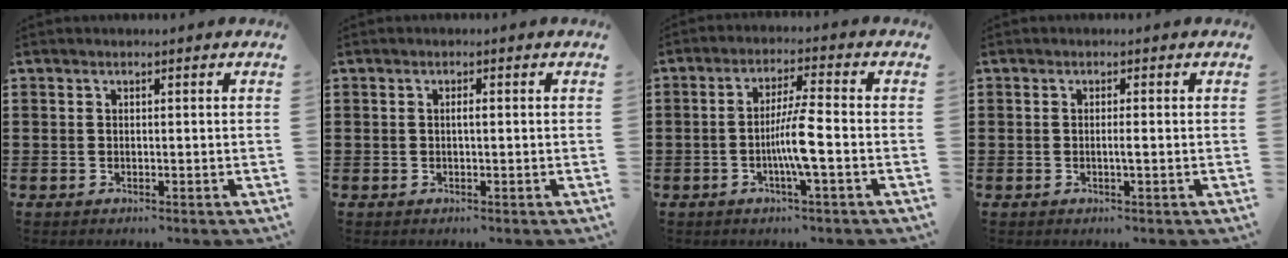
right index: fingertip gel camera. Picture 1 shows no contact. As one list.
[{"total": 0.9, "force": [0.0, 0.1, 0.9], "torque": [-0.016, -0.003, 0.000]}, {"total": 6.2, "force": [-1.7, -0.1, 5.9], "torque": [-0.117, -0.011, -0.039]}, {"total": 1.2, "force": [-0.3, -0.1, 1.1], "torque": [-0.021, -0.005, -0.005]}]